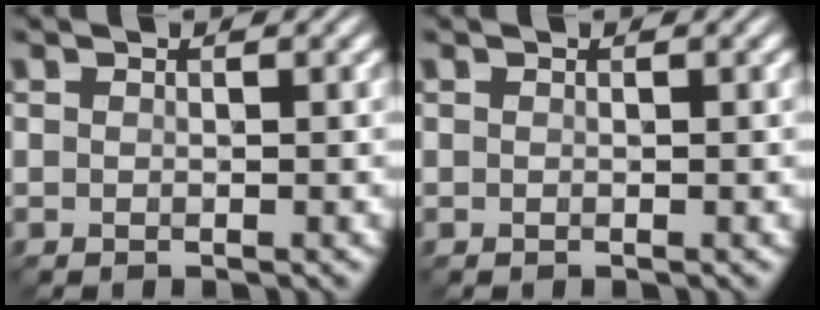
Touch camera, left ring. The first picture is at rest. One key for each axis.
{"total": 0.0}